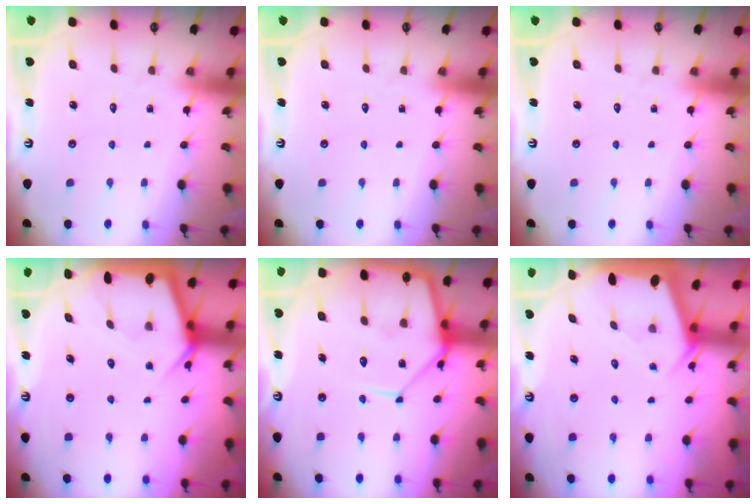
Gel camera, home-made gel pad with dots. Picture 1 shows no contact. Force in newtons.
{"total": 0.0}
{"total": 0.0}
{"total": 5.0, "press": 5.0, "slide": 0.4}
{"total": 15.9, "press": 15.8, "slide": 1.5}
{"total": 2.2, "press": 2.2, "slide": 0.3}